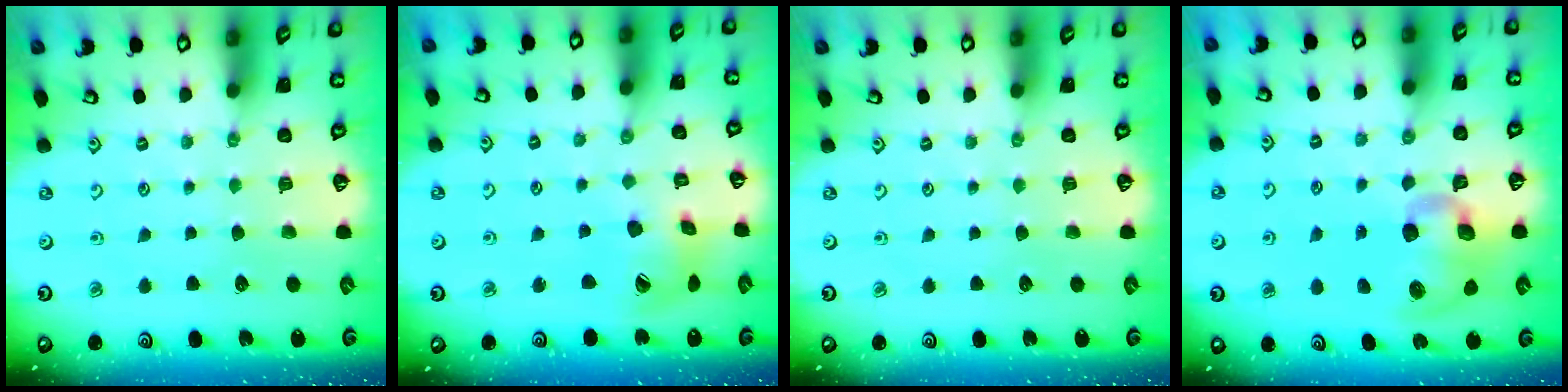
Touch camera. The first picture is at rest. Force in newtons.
{"total": 12.0, "press": 12.0, "slide": 1.4}
{"total": 0.0}
{"total": 12.5, "press": 12.3, "slide": 1.9}